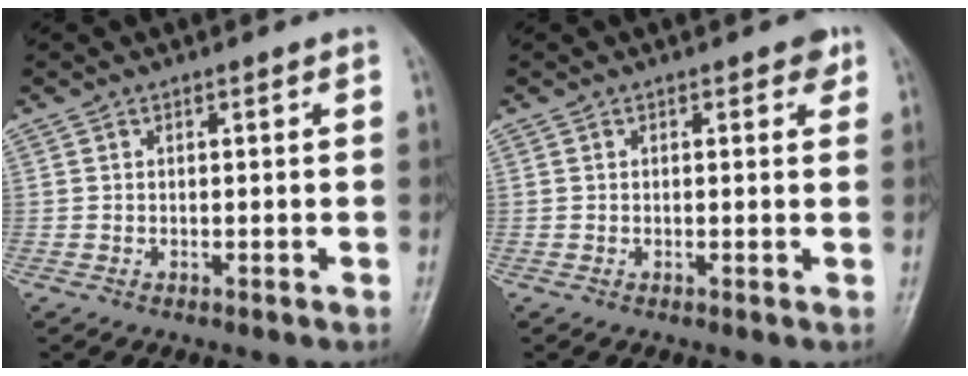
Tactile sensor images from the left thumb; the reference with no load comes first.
{"total": 1.6, "force": [1.0, 0.9, 0.9], "torque": [0.002, -0.002, 0.007]}